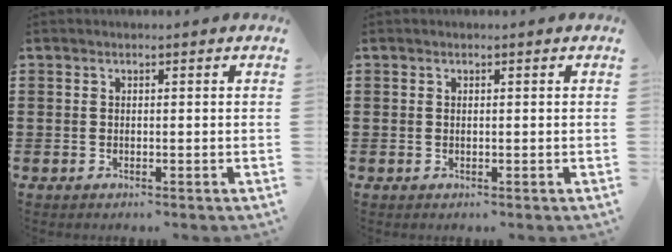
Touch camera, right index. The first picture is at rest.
{"total": 0.0}